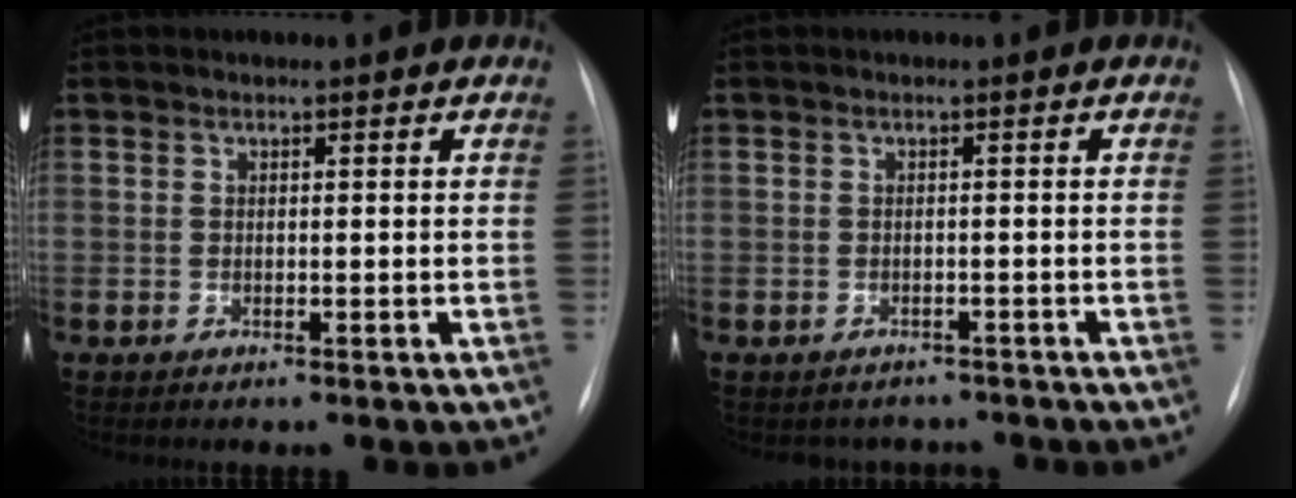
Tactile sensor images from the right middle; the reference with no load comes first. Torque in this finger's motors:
{"motor_torque": [0.03, -0.03, 0.00, 0.00]}